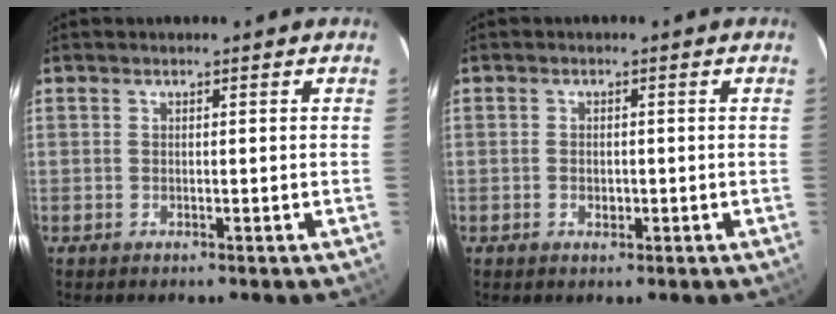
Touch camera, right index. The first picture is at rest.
{"total": 1.8, "force": [-0.5, 1.3, 1.1], "torque": [-0.020, 0.002, -0.008]}